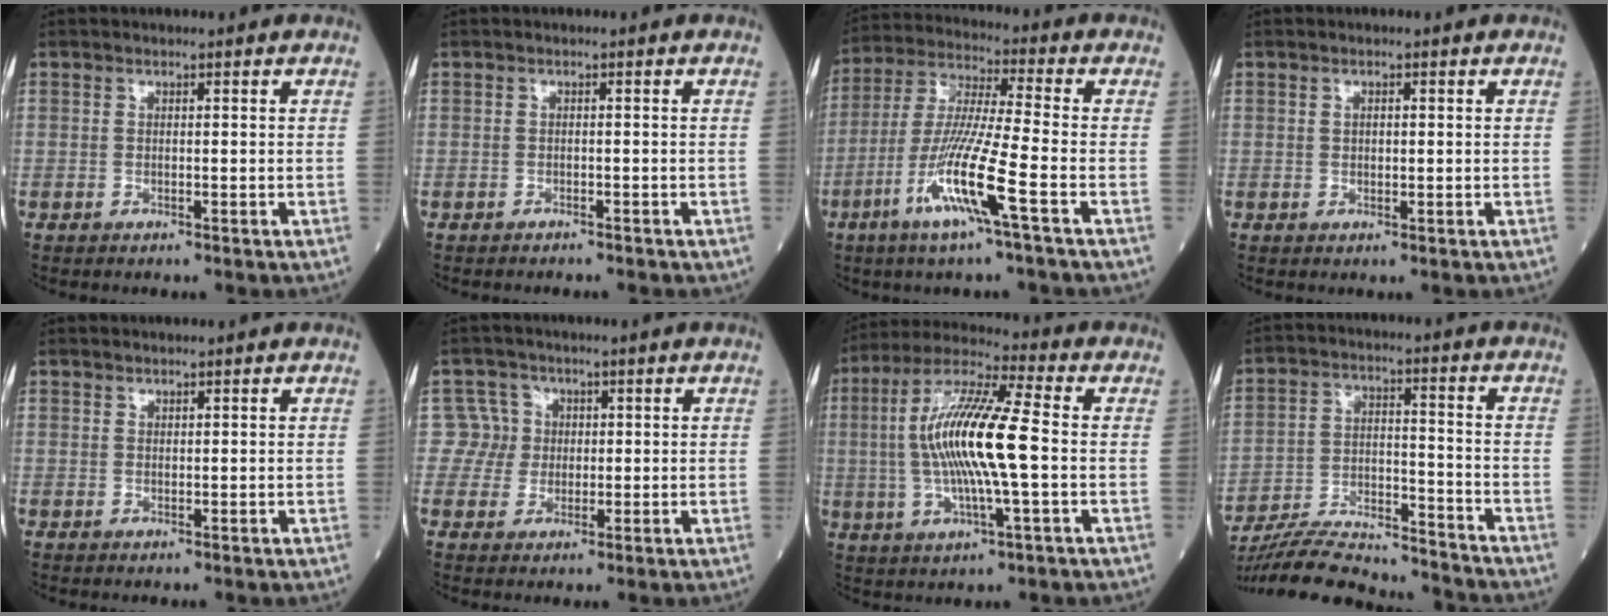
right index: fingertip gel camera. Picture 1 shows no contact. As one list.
[{"total": 2.2, "force": [-2.0, 0.7, 0.7], "torque": [-0.016, -0.003, -0.020]}, {"total": 12.7, "force": [-5.3, -0.6, 11.5], "torque": [-0.235, -0.013, -0.107]}, {"total": 1.0, "force": [0.3, 0.6, 0.8], "torque": [-0.013, 0.000, 0.005]}, {"total": 0.5, "force": [0.5, 0.1, 0.0], "torque": [-0.001, -0.004, 0.008]}, {"total": 4.1, "force": [0.7, 4.1, -0.3], "torque": [0.024, 0.008, 0.009]}, {"total": 15.0, "force": [-0.4, 1.6, 14.9], "torque": [-0.295, 0.007, -0.012]}, {"total": 17.6, "force": [-16.8, 1.8, 5.0], "torque": [-0.103, -0.001, -0.267]}]